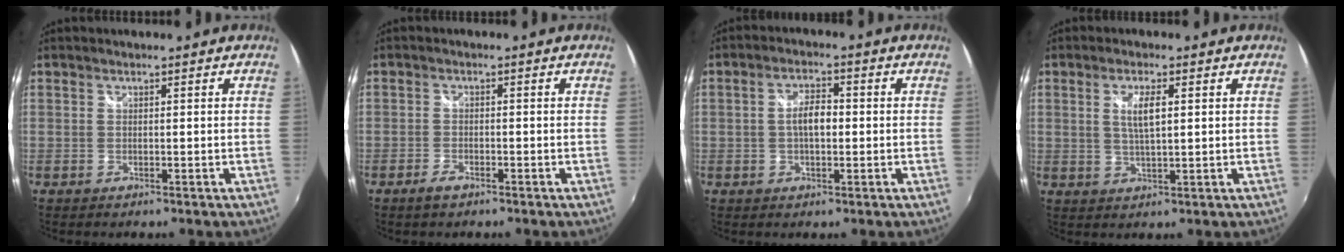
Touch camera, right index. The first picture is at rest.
{"total": 2.4, "force": [-1.8, 0.9, 1.2], "torque": [-0.034, -0.003, -0.037]}
{"total": 4.7, "force": [-0.2, 2.2, 4.1], "torque": [-0.076, 0.008, -0.003]}
{"total": 4.1, "force": [1.0, 1.0, 3.8], "torque": [-0.071, -0.004, 0.021]}